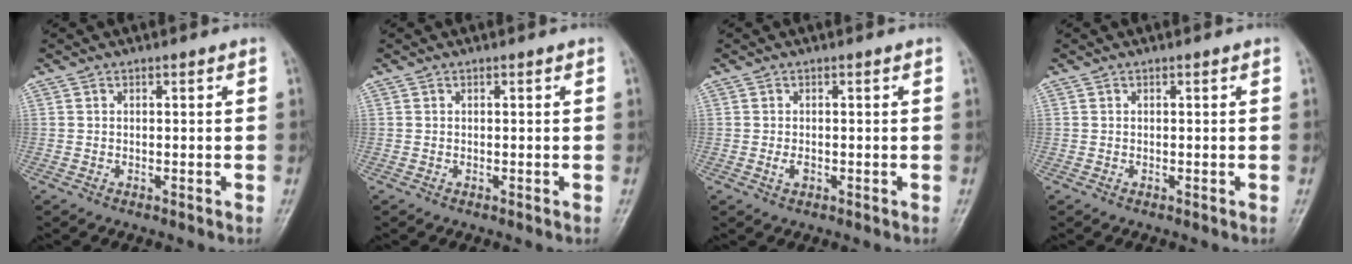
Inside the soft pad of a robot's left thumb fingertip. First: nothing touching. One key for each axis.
{"total": 0.0}
{"total": 1.5, "fx": -0.1, "fy": 0.8, "fz": 1.3, "tx": -0.023, "ty": 0.000, "tz": 0.002}
{"total": 0.0}